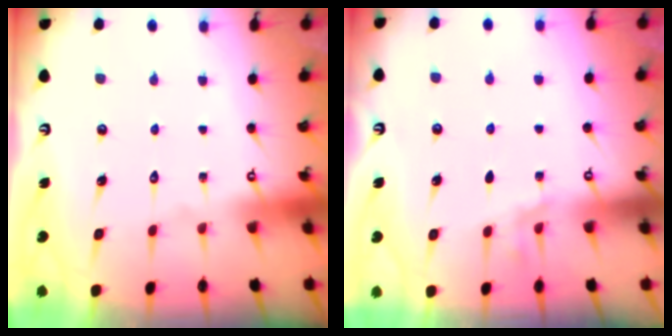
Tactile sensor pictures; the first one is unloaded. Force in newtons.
{"total": 2.5, "press": 1.7, "slide": 1.8}